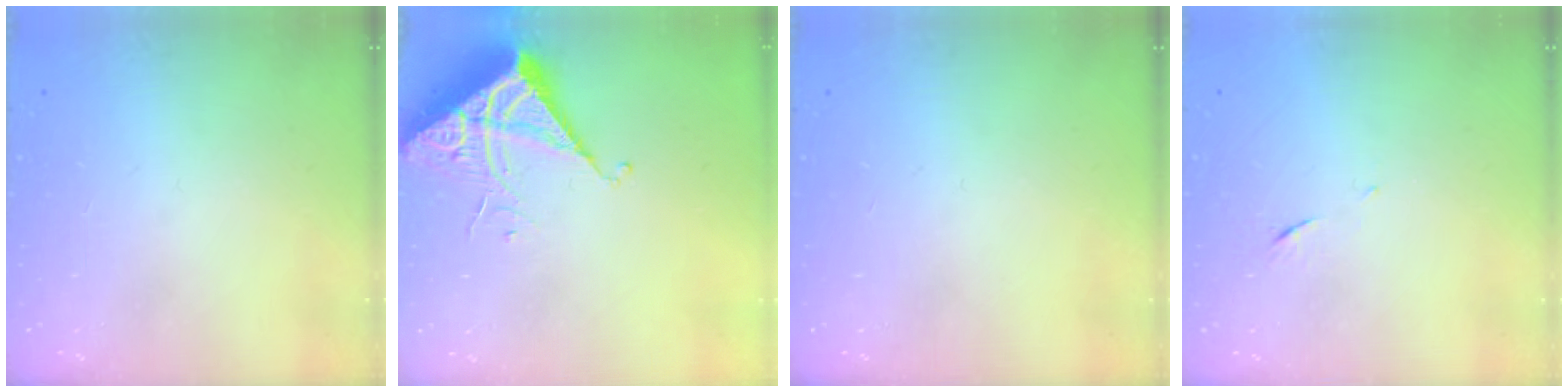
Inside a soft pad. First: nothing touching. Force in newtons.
{"total": 7.0, "press": 7.0, "slide": 0.3}
{"total": 0.0}
{"total": 5.1, "press": 5.1, "slide": 0.4}